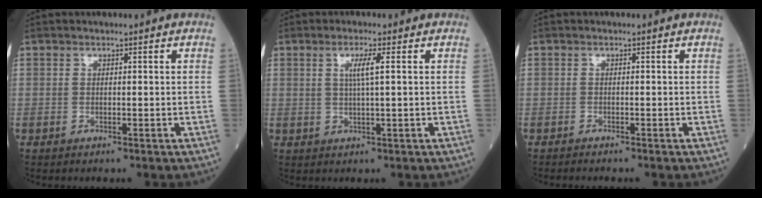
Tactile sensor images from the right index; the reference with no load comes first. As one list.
[{"total": 3.3, "force": [1.0, -0.2, 3.2], "torque": [-0.059, 0.000, 0.017]}, {"total": 0.7, "force": [-0.6, 0.0, 0.2], "torque": [-0.002, 0.000, -0.011]}]